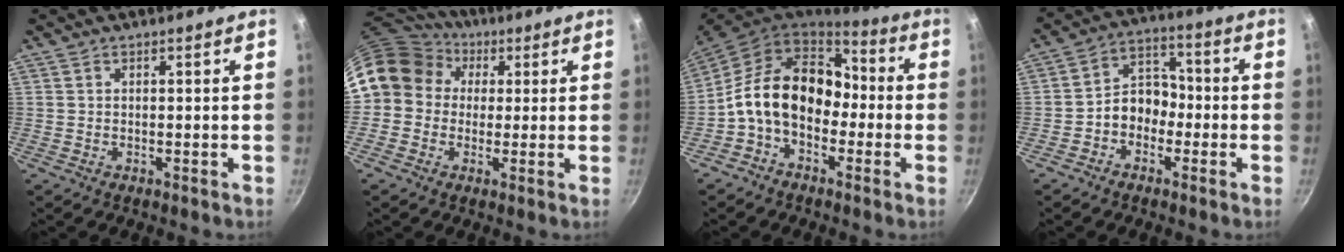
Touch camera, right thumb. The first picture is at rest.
{"total": 12.9, "force": [2.6, 11.6, 5.2], "torque": [-0.075, 0.026, 0.028]}
{"total": 16.0, "force": [-2.0, 11.5, 10.9], "torque": [-0.156, 0.051, -0.052]}
{"total": 7.9, "force": [-2.4, 6.1, 4.4], "torque": [-0.029, 0.042, -0.053]}